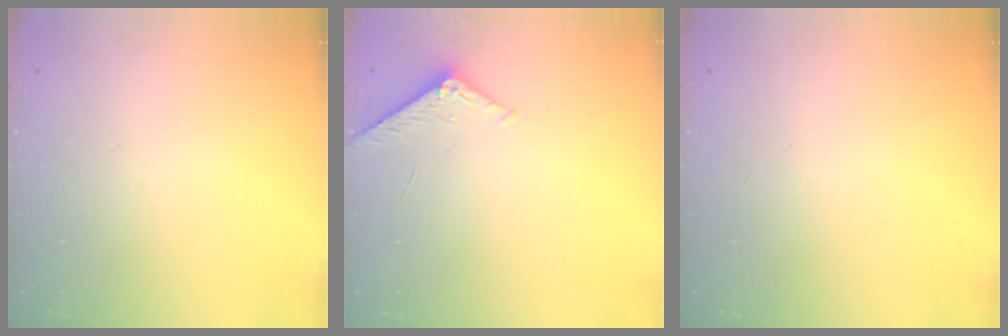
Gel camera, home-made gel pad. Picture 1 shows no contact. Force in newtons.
{"total": 5.6, "press": 5.6, "slide": 0.6}
{"total": 0.0}